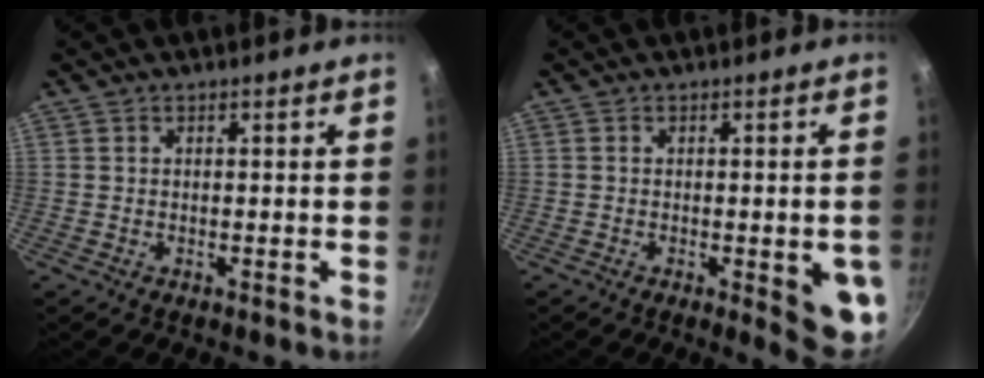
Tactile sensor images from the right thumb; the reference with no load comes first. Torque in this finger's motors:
{"motor_torque": [1.95, 1.98, 1.44, -0.58, 0.24]}